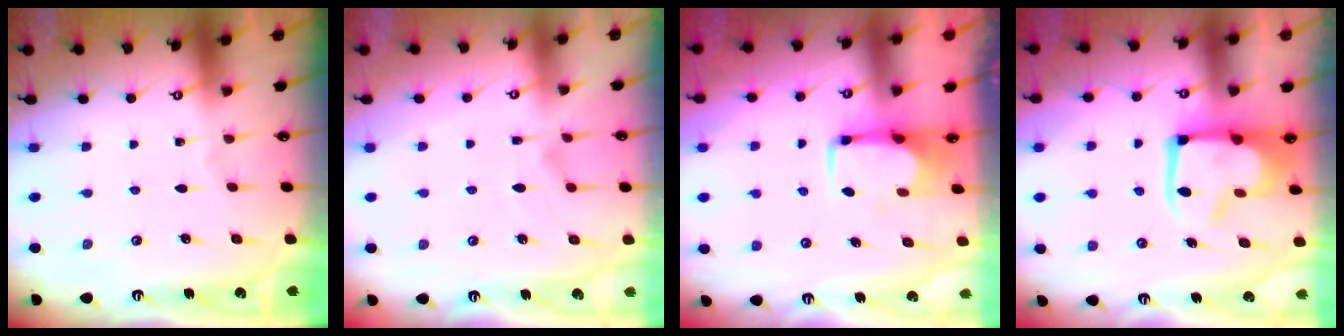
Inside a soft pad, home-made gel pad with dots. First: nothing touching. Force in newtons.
{"total": 2.2, "press": 1.7, "slide": 1.4}
{"total": 3.7, "press": 3.6, "slide": 0.7}
{"total": 13.9, "press": 13.9, "slide": 1.2}